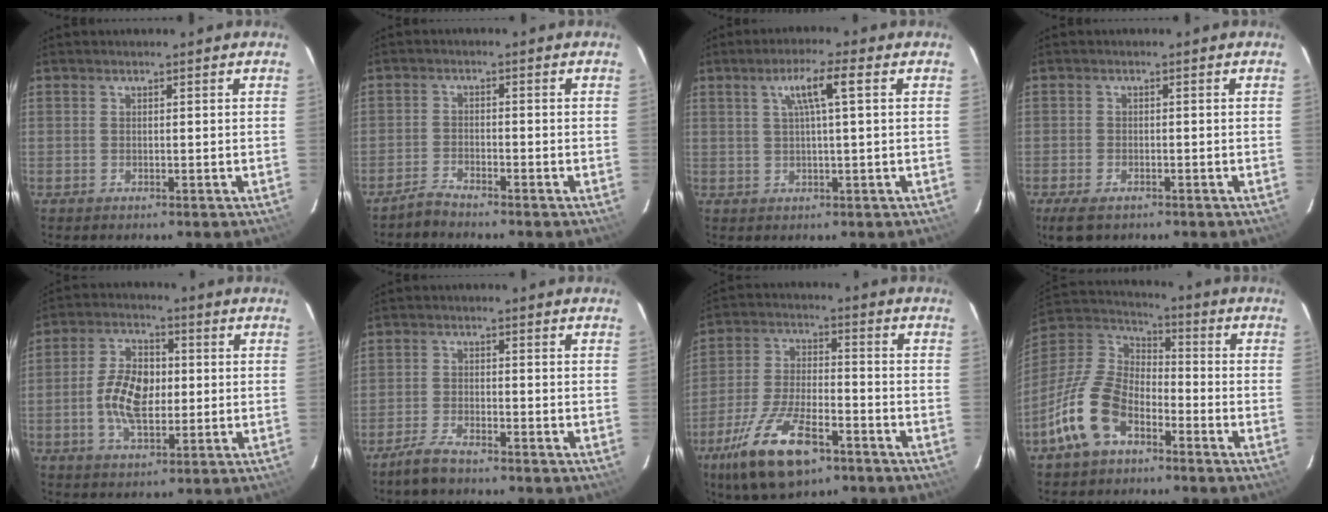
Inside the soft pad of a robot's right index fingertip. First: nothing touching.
{"total": 3.1, "force": [-2.9, 0.3, 0.9], "torque": [-0.033, 0.000, -0.060]}
{"total": 5.5, "force": [1.7, -0.1, 5.3], "torque": [-0.095, 0.007, 0.032]}
{"total": 4.7, "force": [-3.2, 2.2, 2.7], "torque": [-0.067, -0.014, -0.057]}
{"total": 10.2, "force": [-0.9, 5.7, 8.4], "torque": [-0.168, 0.011, -0.016]}
{"total": 5.1, "force": [-4.2, 1.2, 2.7], "torque": [-0.078, -0.003, -0.083]}
{"total": 15.5, "force": [-9.4, 5.9, 10.9], "torque": [-0.230, -0.026, -0.171]}
{"total": 15.6, "force": [-8.5, 8.6, 9.8], "torque": [-0.214, 0.004, -0.166]}